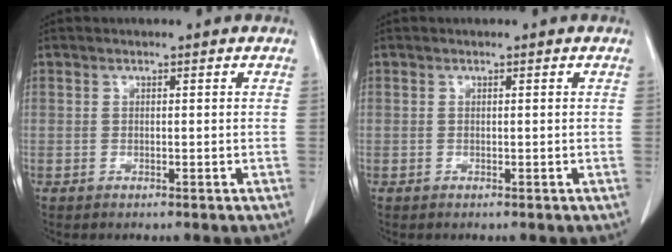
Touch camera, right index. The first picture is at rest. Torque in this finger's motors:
{"motor_torque": [0.06, -0.03, 0.05, 0.00]}